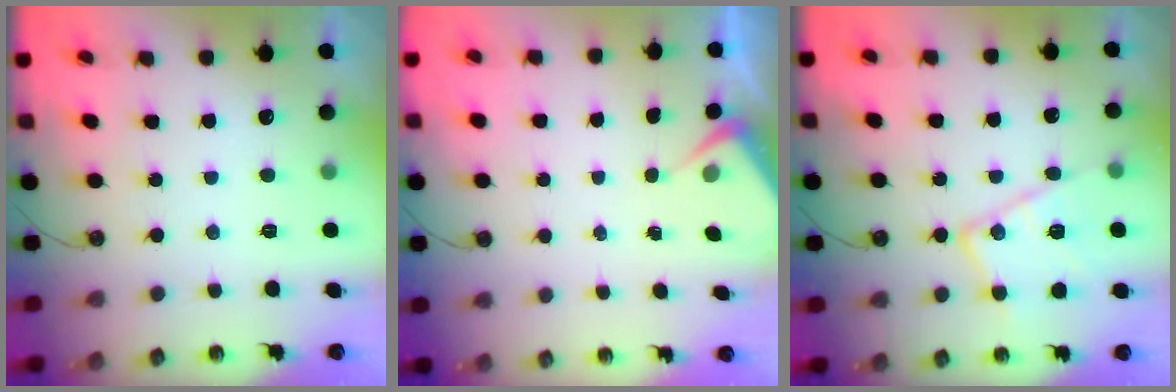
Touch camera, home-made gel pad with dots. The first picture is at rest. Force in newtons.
{"total": 3.1, "press": 3.1, "slide": 0.5}
{"total": 15.2, "press": 15.2, "slide": 1.3}